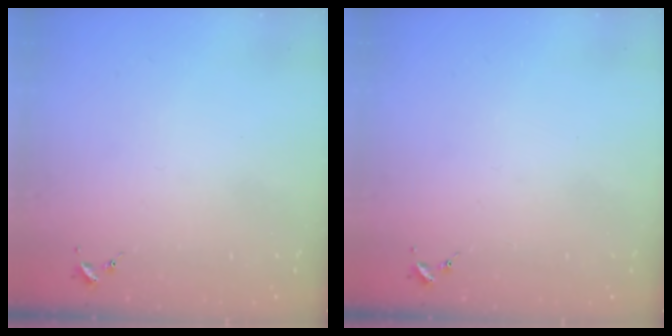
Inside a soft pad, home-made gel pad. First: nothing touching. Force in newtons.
{"total": 0.0}